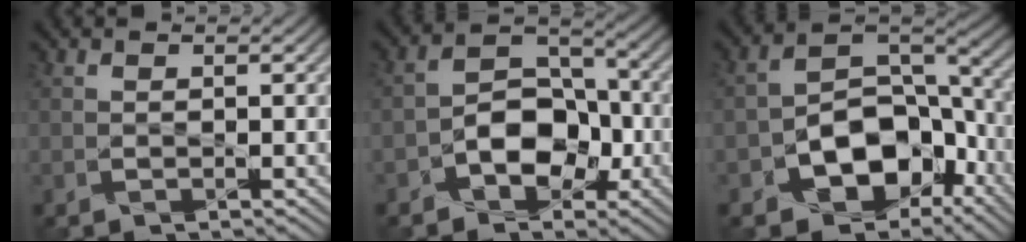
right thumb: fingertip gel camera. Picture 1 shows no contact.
{"total": 7.2, "force": [-2.7, 4.9, 4.4], "torque": [-0.065, 0.005, -0.054]}
{"total": 12.5, "force": [-5.7, 8.1, 7.7], "torque": [-0.139, -0.018, -0.107]}